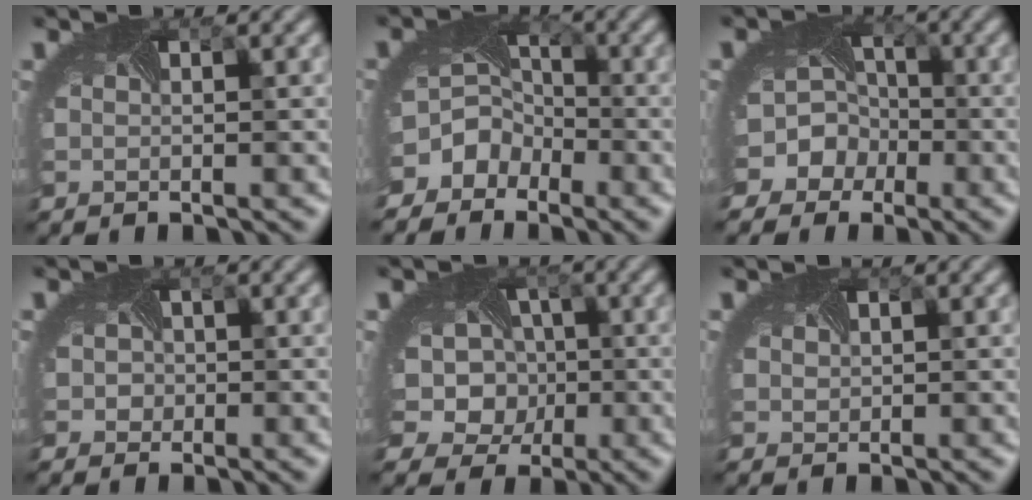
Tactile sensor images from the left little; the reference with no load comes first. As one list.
[{"total": 6.1, "force": [-3.8, 4.6, 1.3], "torque": [-0.006, -0.010, -0.061]}, {"total": 8.7, "force": [-3.3, 7.7, 2.5], "torque": [-0.046, 0.001, -0.078]}, {"total": 1.8, "force": [0.2, 1.7, 0.6], "torque": [-0.002, 0.003, -0.010]}, {"total": 9.9, "force": [0.0, 8.7, 4.8], "torque": [-0.083, 0.004, -0.035]}, {"total": 1.1, "force": [0.6, 0.9, 0.3], "torque": [-0.007, -0.001, 0.010]}]